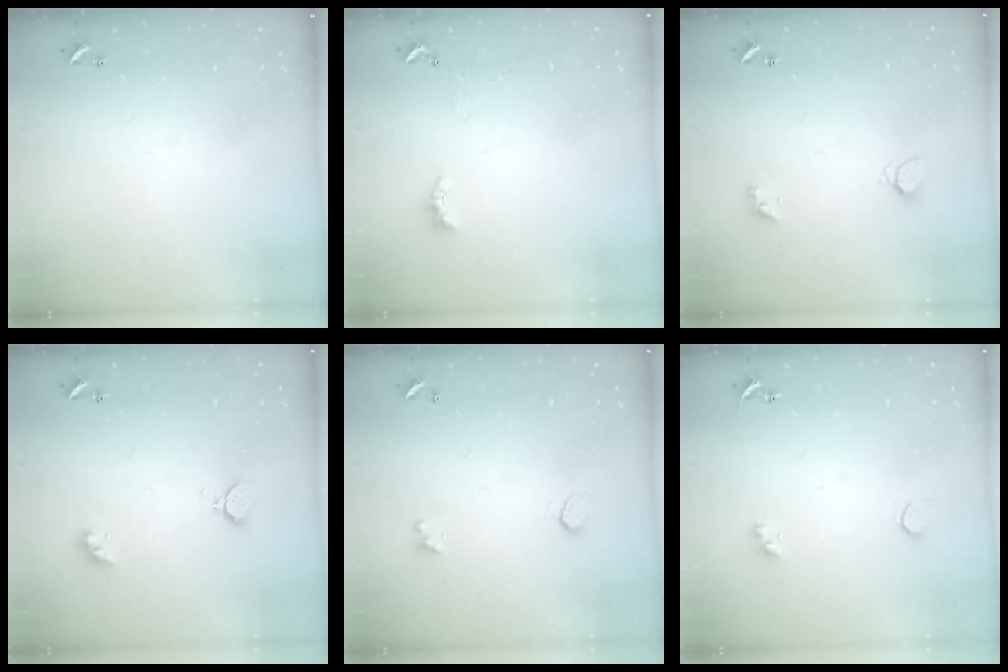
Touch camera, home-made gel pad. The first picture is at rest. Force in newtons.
{"total": 2.0, "press": 1.9, "slide": 0.6}
{"total": 2.1, "press": 2.0, "slide": 0.6}
{"total": 2.8, "press": 2.7, "slide": 0.6}
{"total": 0.9, "press": 0.8, "slide": 0.4}
{"total": 2.1, "press": 1.9, "slide": 1.0}